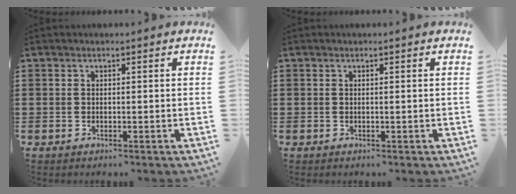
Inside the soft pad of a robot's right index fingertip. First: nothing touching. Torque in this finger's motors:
{"motor_torque": [0.26, 0.25, 0.00, 0.00]}